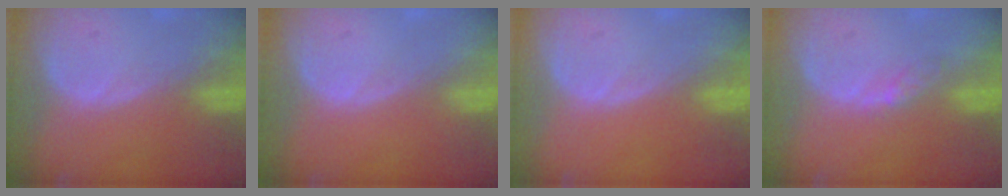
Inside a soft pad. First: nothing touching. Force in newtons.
{"total": 0.0}
{"total": 0.0}
{"total": 2.2, "press": 1.9, "slide": 1.2}